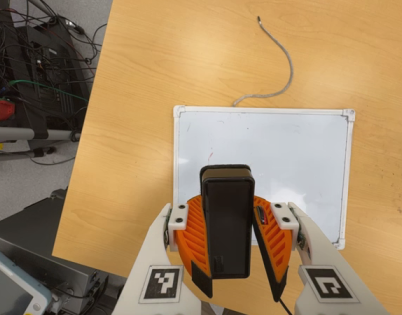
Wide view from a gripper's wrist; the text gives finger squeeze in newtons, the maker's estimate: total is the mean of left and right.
{"total": 10.1, "left": 9.7, "right": 10.5}